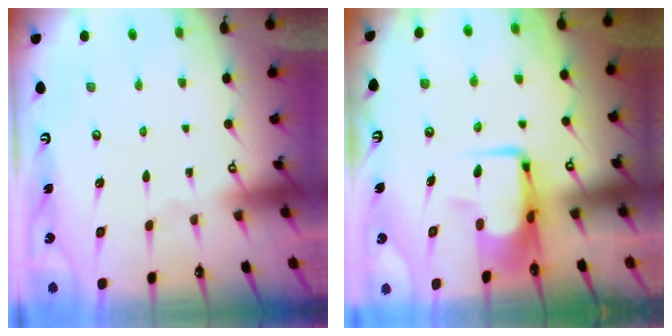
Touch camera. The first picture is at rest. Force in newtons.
{"total": 7.5, "press": 7.3, "slide": 1.4}